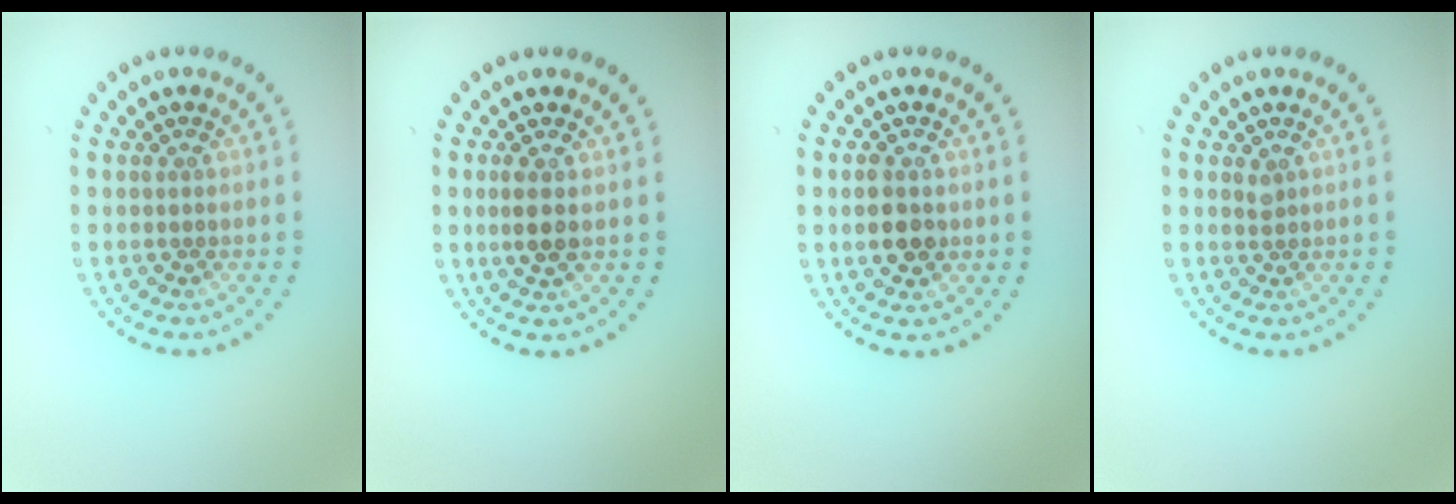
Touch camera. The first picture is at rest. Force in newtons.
{"total": 1.9, "press": 1.7, "slide": 0.8}
{"total": 2.9, "press": 2.9, "slide": 0.2}
{"total": 0.7, "press": 0.5, "slide": 0.5}